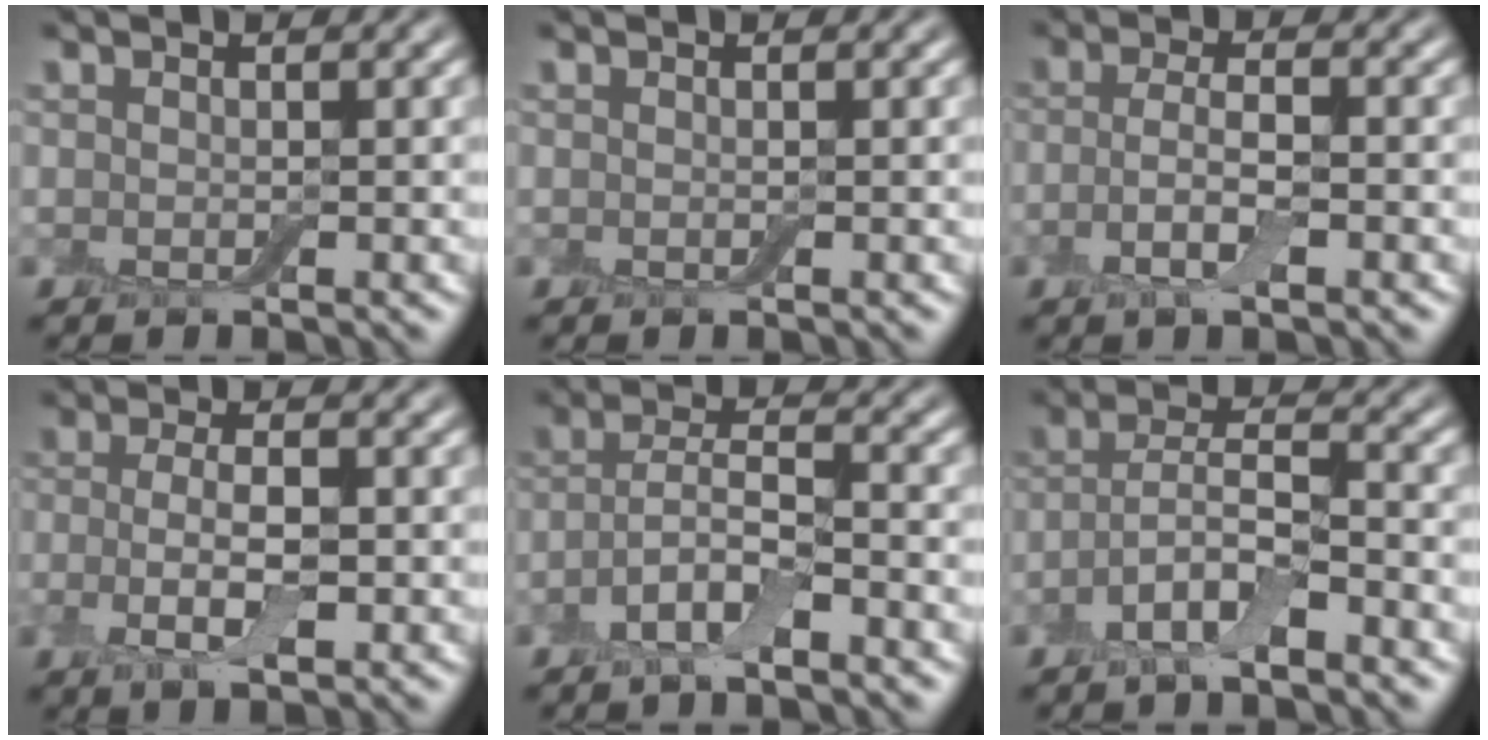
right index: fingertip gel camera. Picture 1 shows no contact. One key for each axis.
{"total": 0.0}
{"total": 3.3, "fx": -1.0, "fy": 1.0, "fz": 3.0, "tx": -0.062, "ty": -0.001, "tz": -0.024}
{"total": 4.2, "fx": -0.8, "fy": 1.6, "fz": 3.8, "tx": -0.080, "ty": -0.005, "tz": -0.020}
{"total": 4.0, "fx": -2.0, "fy": 1.3, "fz": 3.2, "tx": -0.068, "ty": 0.005, "tz": -0.047}
{"total": 4.5, "fx": -2.3, "fy": 1.5, "fz": 3.6, "tx": -0.074, "ty": 0.006, "tz": -0.050}